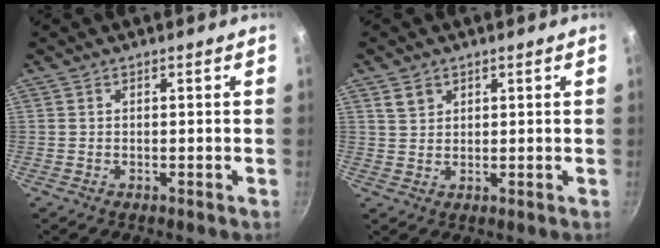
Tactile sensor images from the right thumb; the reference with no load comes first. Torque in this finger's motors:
{"motor_torque": [-0.56, 0.33, 0.28, 0.17, 0.00]}